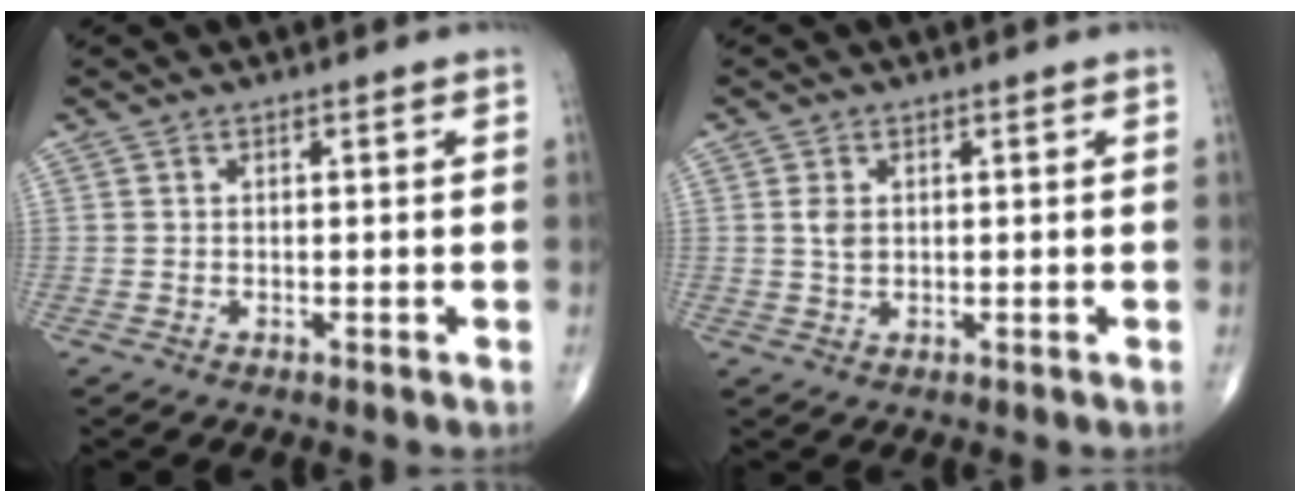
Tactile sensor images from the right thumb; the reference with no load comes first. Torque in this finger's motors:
{"motor_torque": [0.53, 0.50, 0.59, 0.27, 0.02]}